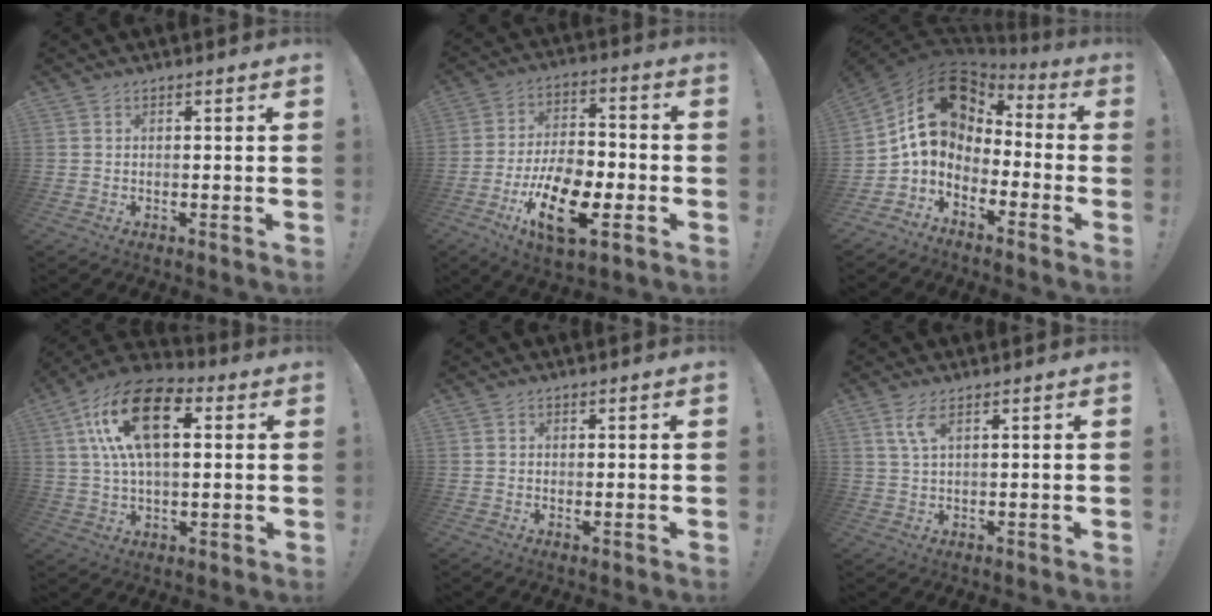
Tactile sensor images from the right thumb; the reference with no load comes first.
{"total": 17.4, "force": [-8.0, 8.4, 12.9], "torque": [-0.232, 0.043, -0.134]}
{"total": 14.9, "force": [2.9, 10.8, 9.9], "torque": [-0.159, -0.014, 0.058]}
{"total": 20.4, "force": [5.8, 11.1, 16.1], "torque": [-0.273, -0.002, 0.096]}
{"total": 0.0}
{"total": 4.1, "force": [2.0, 1.1, 3.5], "torque": [-0.064, -0.001, 0.034]}